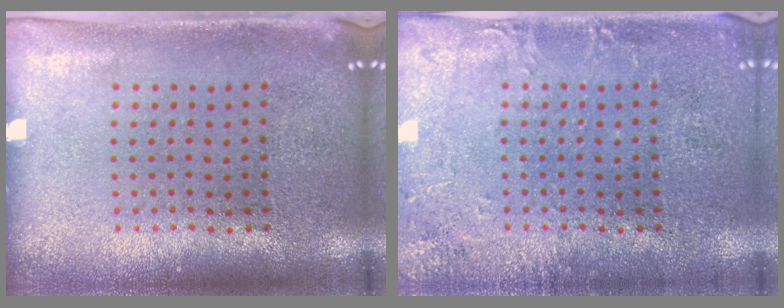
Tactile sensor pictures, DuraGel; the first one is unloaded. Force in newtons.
{"total": 2.2, "press": 2.2, "slide": 0.3}